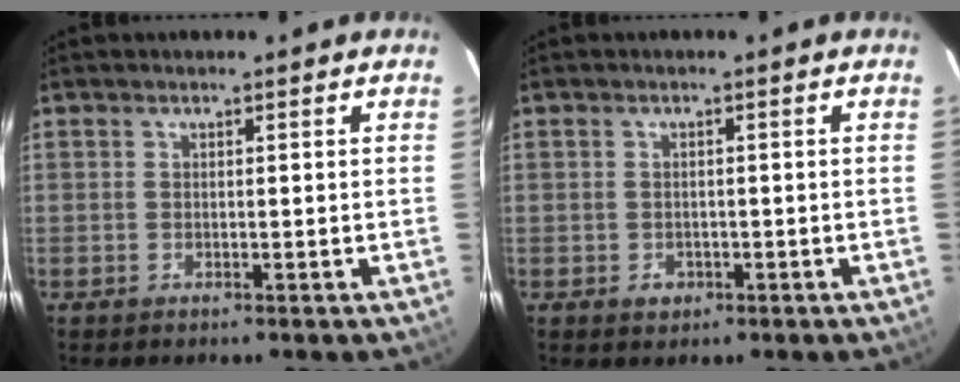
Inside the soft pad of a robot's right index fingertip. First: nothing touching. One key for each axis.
{"total": 2.2, "fx": -0.8, "fy": 1.9, "fz": 0.6, "tx": -0.010, "ty": 0.001, "tz": -0.007}